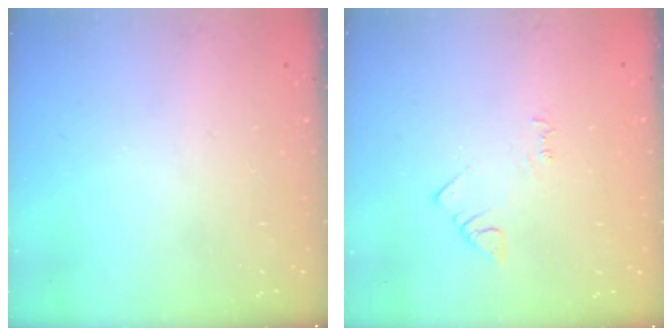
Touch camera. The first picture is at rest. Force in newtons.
{"total": 4.2, "press": 4.1, "slide": 0.6}